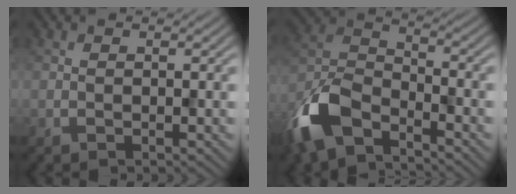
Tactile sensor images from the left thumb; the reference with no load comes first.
{"total": 11.6, "force": [-7.8, 5.0, 7.1], "torque": [-0.159, -0.011, -0.173]}